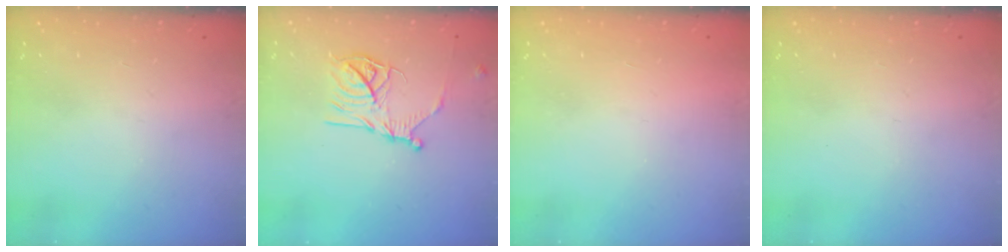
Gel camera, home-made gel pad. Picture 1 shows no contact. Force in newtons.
{"total": 13.2, "press": 13.2, "slide": 0.8}
{"total": 1.6, "press": 1.6, "slide": 0.1}
{"total": 0.0}